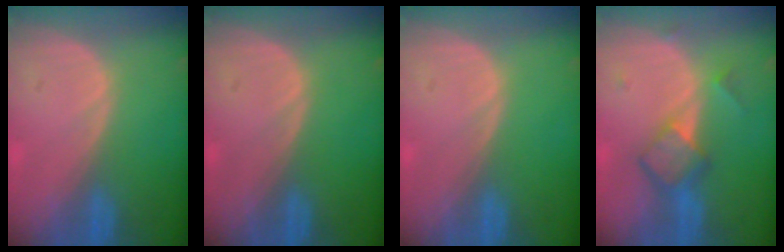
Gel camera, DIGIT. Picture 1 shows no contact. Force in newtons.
{"total": 0.0}
{"total": 0.0}
{"total": 5.9, "press": 5.1, "slide": 3.1}